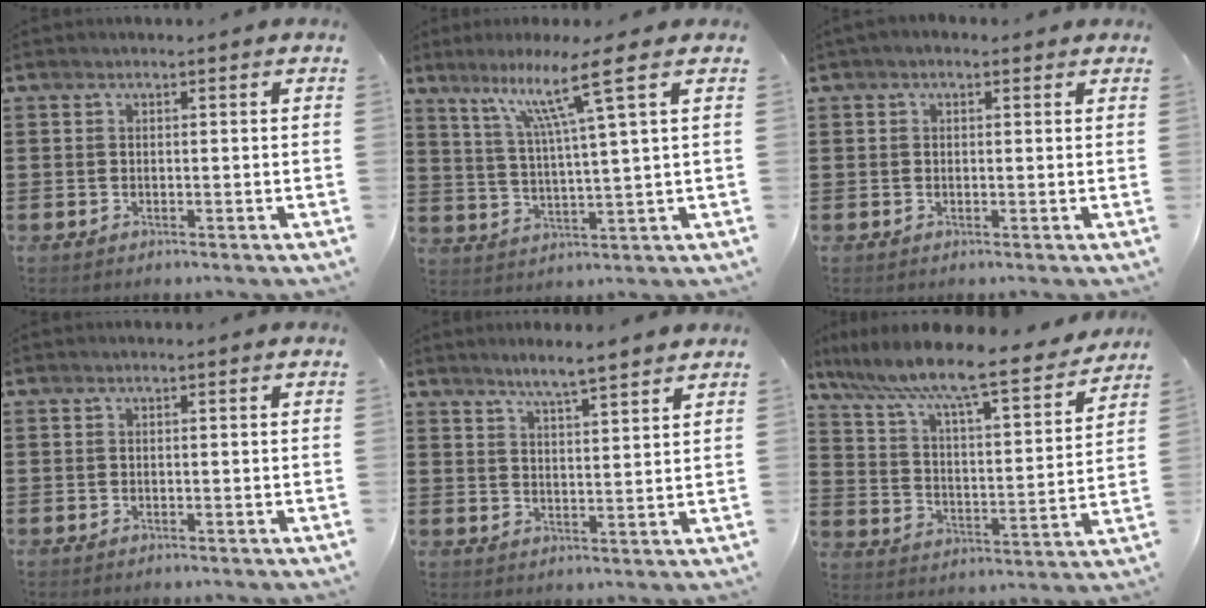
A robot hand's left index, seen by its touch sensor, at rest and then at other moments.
{"total": 9.6, "force": [5.5, -0.5, 7.8], "torque": [-0.158, -0.010, 0.088]}
{"total": 1.0, "force": [0.2, 0.7, 0.7], "torque": [-0.013, 0.009, 0.003]}
{"total": 0.0}
{"total": 4.0, "force": [3.7, -0.5, 1.3], "torque": [-0.036, -0.012, 0.066]}
{"total": 9.1, "force": [7.9, 0.5, 4.6], "torque": [-0.122, -0.049, 0.127]}